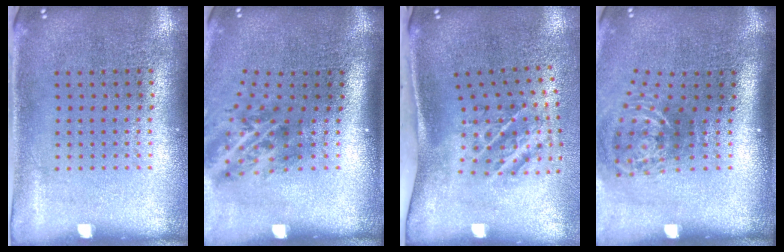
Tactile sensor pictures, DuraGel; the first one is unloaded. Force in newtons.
{"total": 2.1, "press": 1.3, "slide": 1.6}
{"total": 2.2, "press": 1.3, "slide": 1.9}
{"total": 2.1, "press": 1.3, "slide": 1.7}